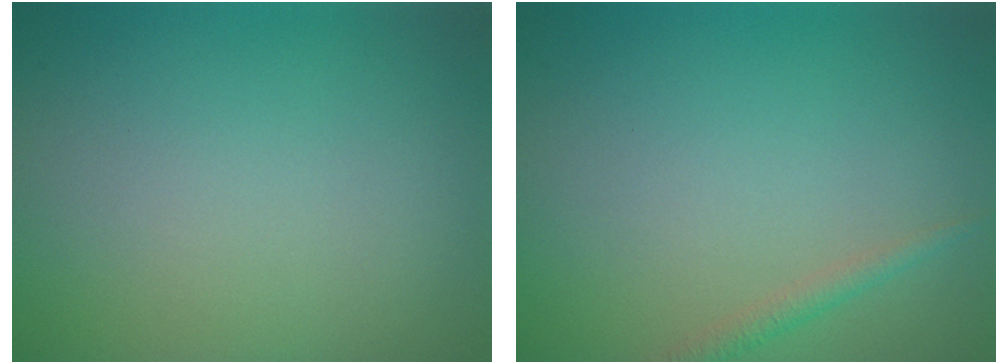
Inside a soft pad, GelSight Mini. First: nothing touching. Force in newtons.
{"total": 1.2, "press": 1.2, "slide": 0.0}